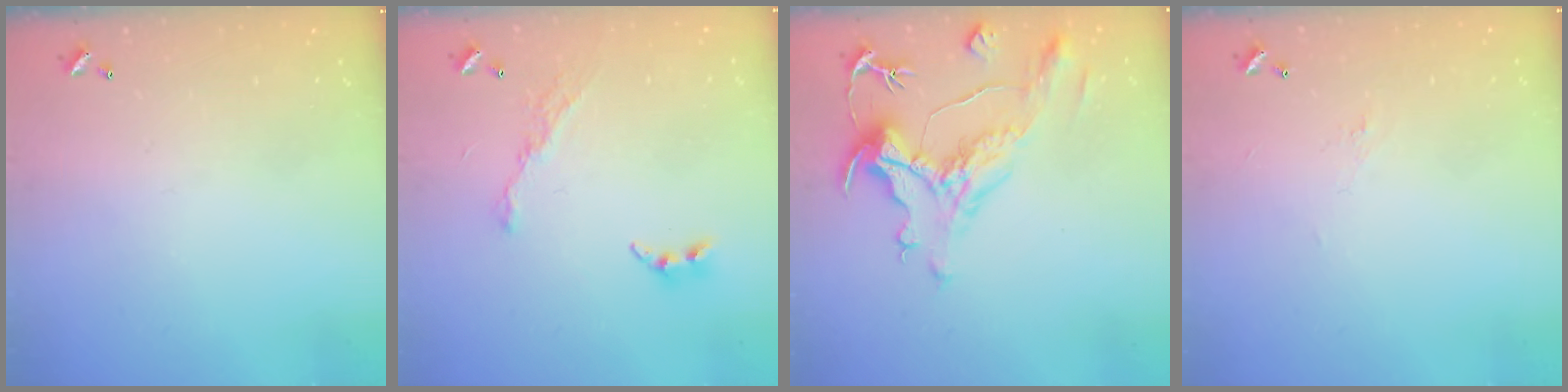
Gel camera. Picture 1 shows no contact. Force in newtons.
{"total": 8.2, "press": 8.2, "slide": 0.9}
{"total": 1.9, "press": 0.9, "slide": 1.7}
{"total": 1.6, "press": 1.5, "slide": 0.5}